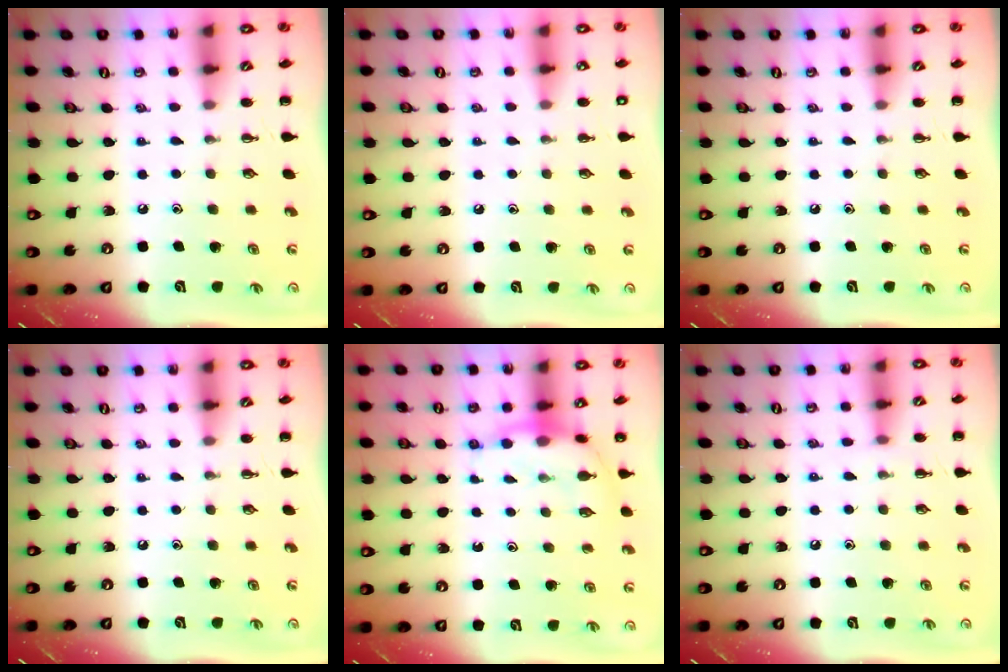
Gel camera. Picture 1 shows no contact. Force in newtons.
{"total": 1.4, "press": 1.4, "slide": 0.1}
{"total": 0.0}
{"total": 0.0}
{"total": 7.3, "press": 7.2, "slide": 1.1}
{"total": 7.0, "press": 6.6, "slide": 2.3}